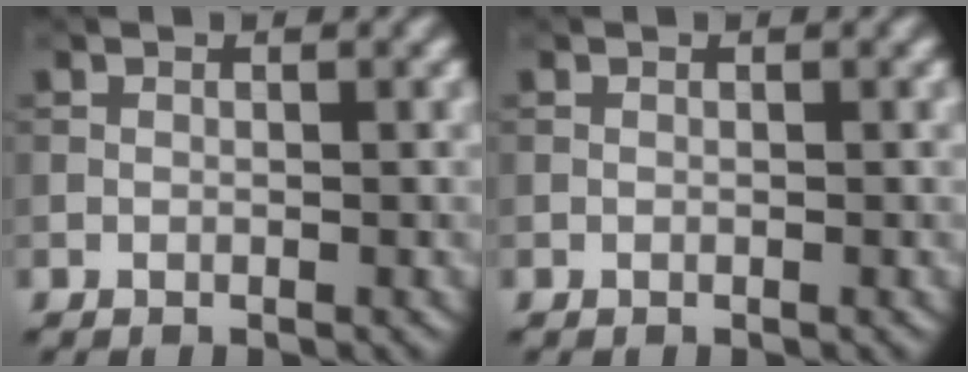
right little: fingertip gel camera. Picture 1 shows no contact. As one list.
[{"total": 0.0}]